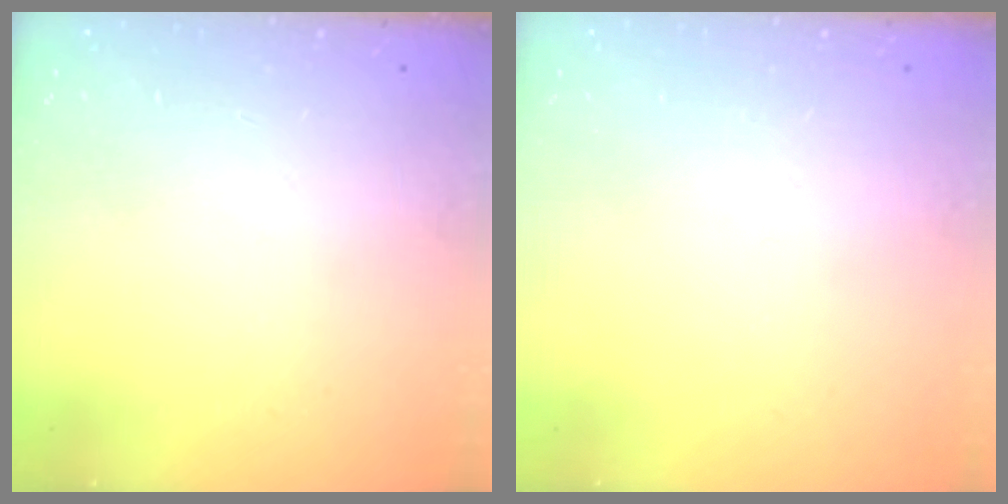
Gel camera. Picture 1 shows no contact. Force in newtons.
{"total": 0.0}